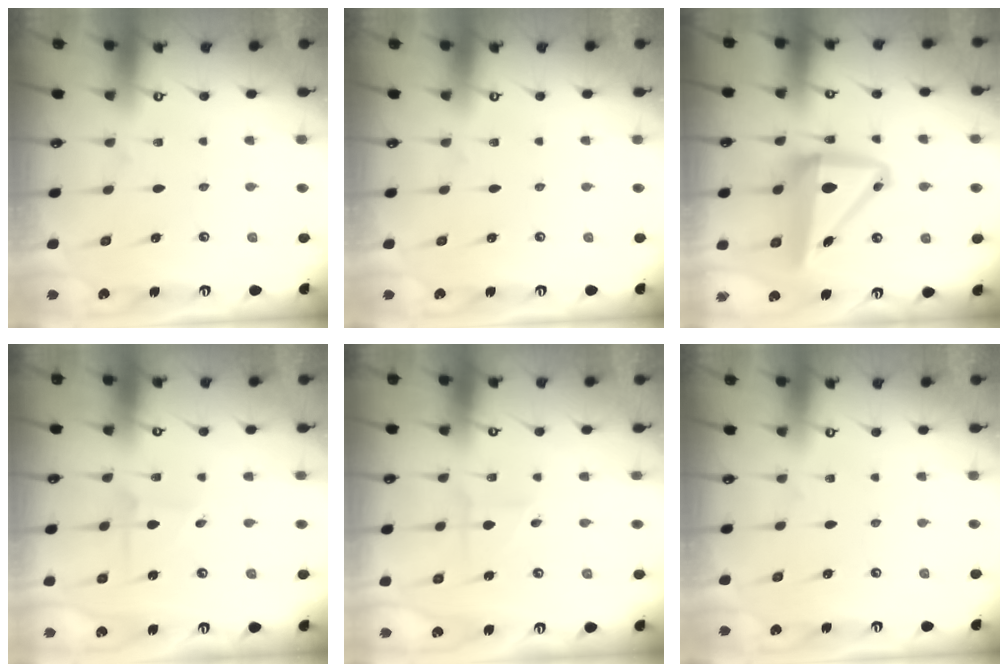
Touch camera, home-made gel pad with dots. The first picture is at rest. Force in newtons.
{"total": 0.0}
{"total": 11.9, "press": 11.7, "slide": 2.3}
{"total": 2.9, "press": 2.9, "slide": 0.1}
{"total": 2.0, "press": 1.9, "slide": 0.5}
{"total": 0.0}